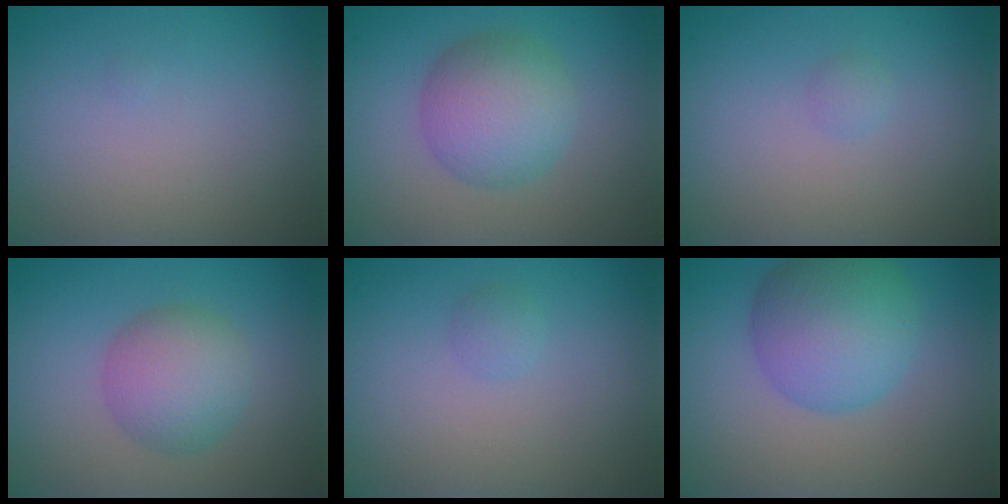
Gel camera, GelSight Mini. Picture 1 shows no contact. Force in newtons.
{"total": 5.5, "press": 5.5, "slide": 0.1}
{"total": 0.6, "press": 0.6, "slide": 0.1}
{"total": 4.6, "press": 4.6, "slide": 0.1}
{"total": 0.8, "press": 0.8, "slide": 0.1}
{"total": 6.8, "press": 6.8, "slide": 0.1}